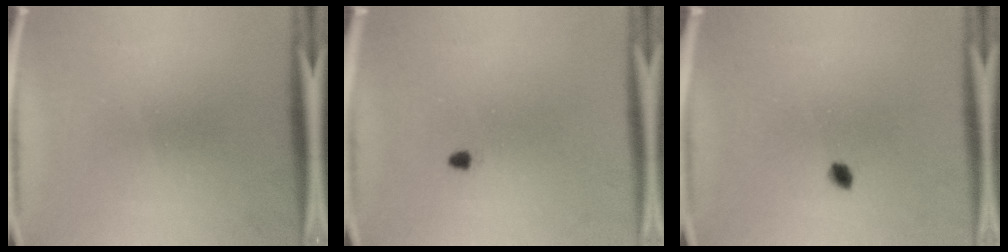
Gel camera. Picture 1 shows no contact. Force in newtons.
{"total": 0.8}
{"total": 1.5}